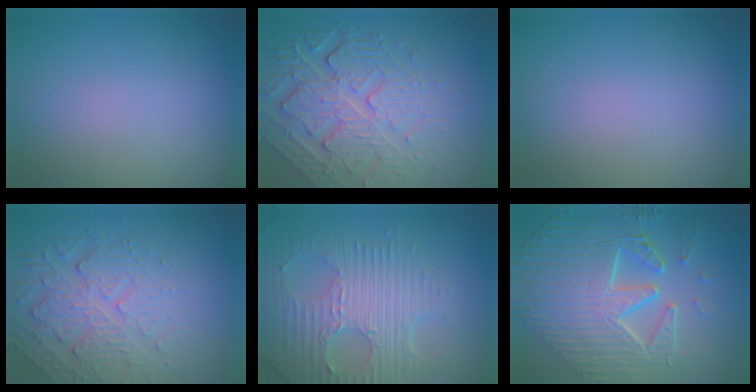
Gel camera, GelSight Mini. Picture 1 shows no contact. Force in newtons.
{"total": 7.6, "press": 5.4, "slide": 5.4}
{"total": 0.0}
{"total": 4.9, "press": 3.6, "slide": 3.4}
{"total": 8.0, "press": 5.7, "slide": 5.6}
{"total": 10.1, "press": 7.5, "slide": 6.8}